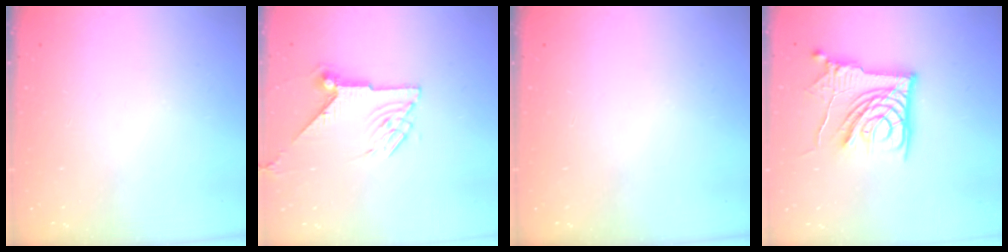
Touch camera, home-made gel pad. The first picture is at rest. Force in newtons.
{"total": 8.3, "press": 8.3, "slide": 0.3}
{"total": 0.0}
{"total": 14.2, "press": 14.1, "slide": 1.1}